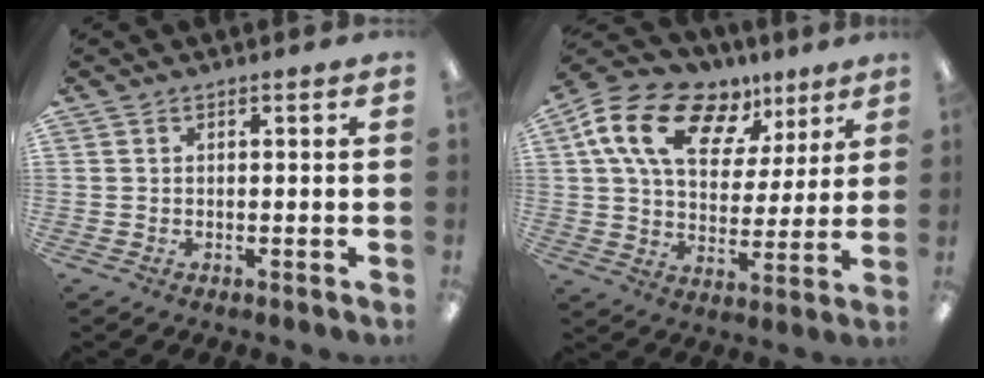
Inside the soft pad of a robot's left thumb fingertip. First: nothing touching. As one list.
[{"total": 18.4, "force": [9.9, 11.1, 10.8], "torque": [-0.202, -0.030, 0.181]}]